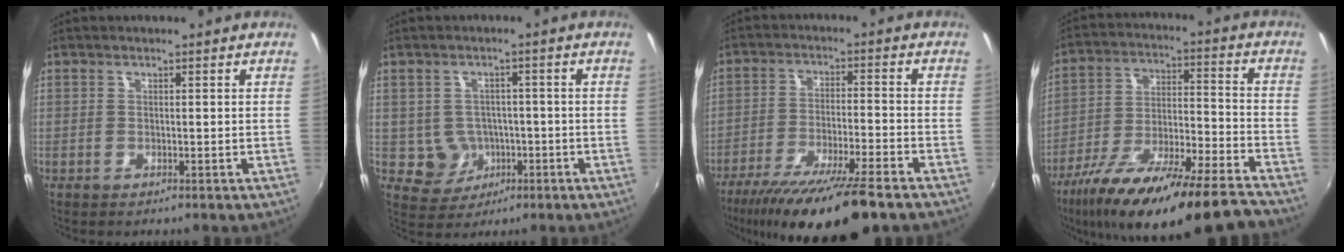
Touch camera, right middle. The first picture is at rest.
{"total": 5.8, "force": [-1.3, 5.5, 1.2], "torque": [-0.038, 0.012, -0.003]}
{"total": 16.8, "force": [-13.0, 1.4, 10.6], "torque": [-0.203, -0.044, -0.214]}
{"total": 23.4, "force": [-18.9, 2.4, 13.6], "torque": [-0.235, -0.045, -0.304]}